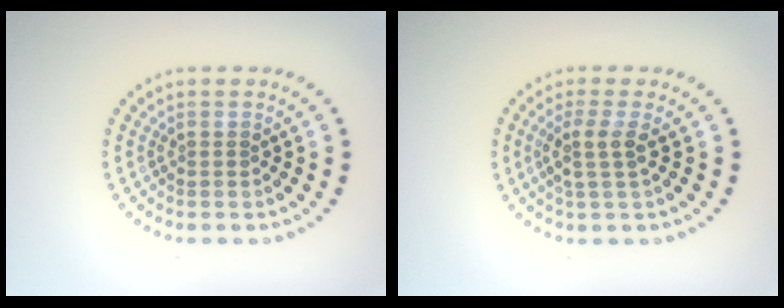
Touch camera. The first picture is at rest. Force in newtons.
{"total": 2.4, "press": 1.9, "slide": 1.5}